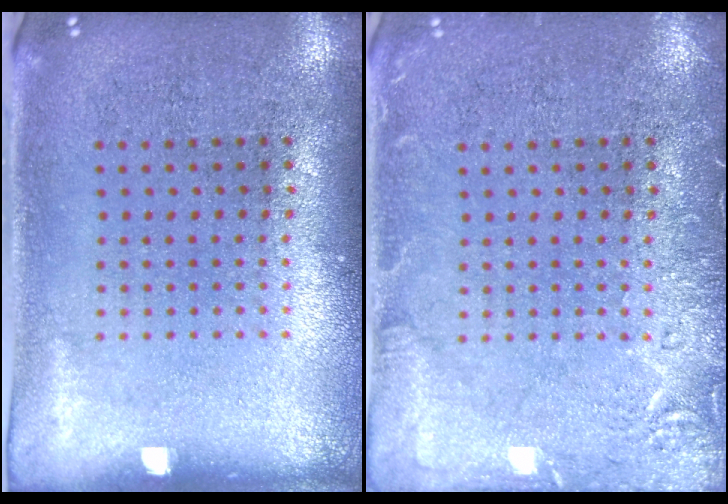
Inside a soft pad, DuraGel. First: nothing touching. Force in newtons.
{"total": 2.7, "press": 2.7, "slide": 0.5}